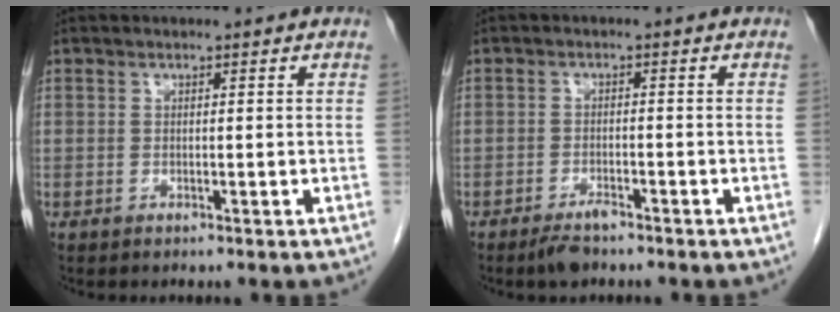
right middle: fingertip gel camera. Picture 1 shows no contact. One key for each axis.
{"total": 3.0, "fx": -2.4, "fy": 0.7, "fz": 1.7, "tx": -0.034, "ty": -0.003, "tz": -0.040}